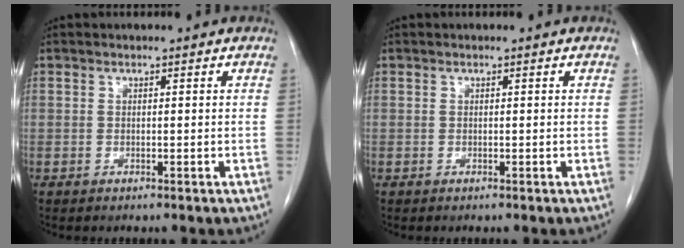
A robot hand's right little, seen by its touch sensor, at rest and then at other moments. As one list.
[{"total": 0.0}]